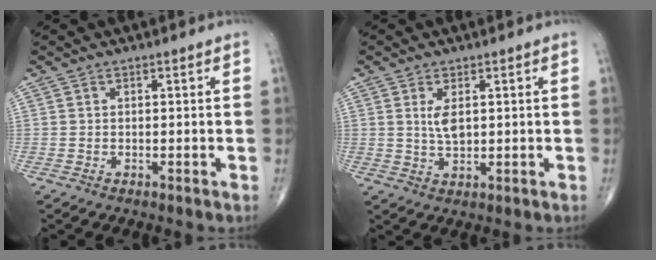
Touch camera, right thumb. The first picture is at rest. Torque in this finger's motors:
{"motor_torque": [-0.64, 0.60, 0.52, 0.19, 0.03]}